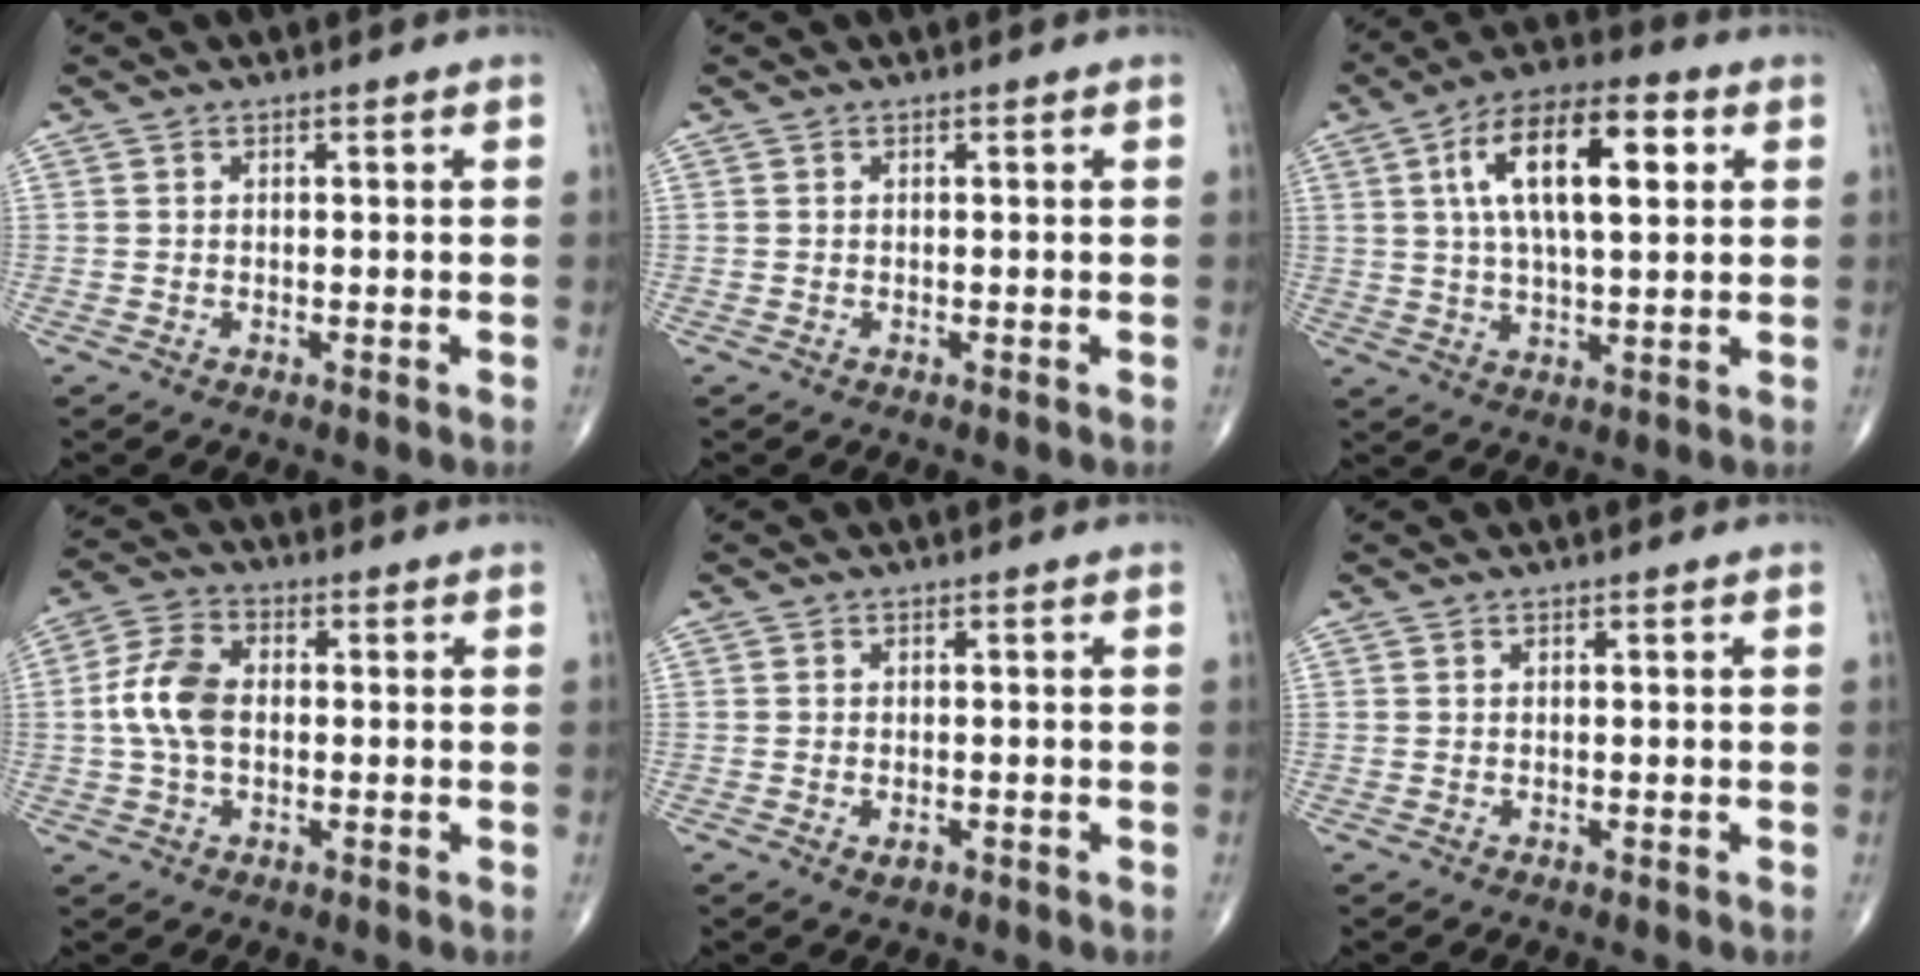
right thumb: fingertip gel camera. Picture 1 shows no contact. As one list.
[{"total": 0.0}, {"total": 16.6, "force": [4.6, 7.0, 14.3], "torque": [-0.229, 0.010, 0.071]}, {"total": 8.6, "force": [0.0, 5.4, 6.8], "torque": [-0.139, 0.019, -0.006]}, {"total": 1.5, "force": [-0.6, 0.9, 1.0], "torque": [-0.016, 0.002, -0.008]}, {"total": 0.0}]